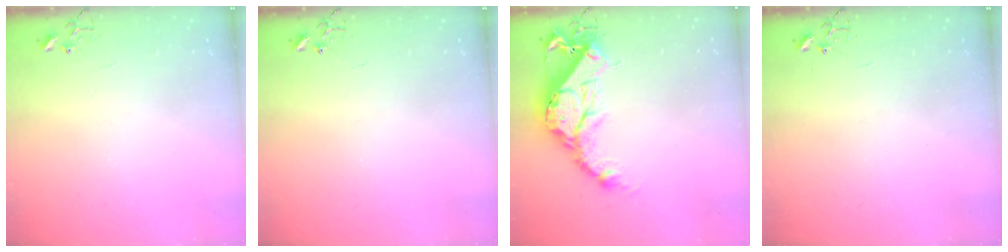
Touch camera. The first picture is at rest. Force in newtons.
{"total": 0.0}
{"total": 17.2, "press": 17.1, "slide": 1.3}
{"total": 0.0}